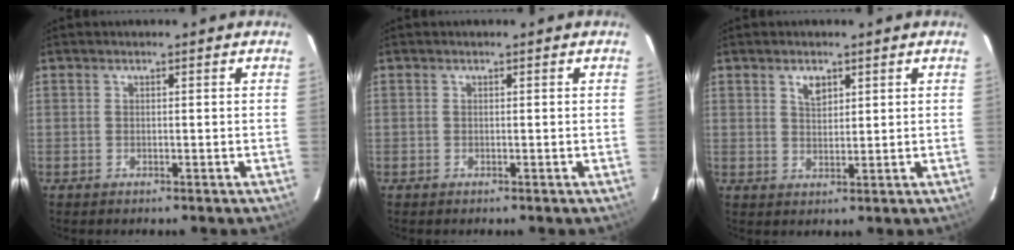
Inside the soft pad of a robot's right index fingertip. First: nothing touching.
{"total": 0.0}
{"total": 2.4, "force": [1.5, 1.3, 1.4], "torque": [-0.021, 0.003, 0.027]}